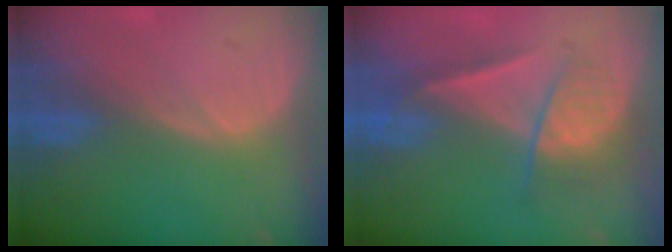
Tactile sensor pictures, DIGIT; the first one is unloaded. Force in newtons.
{"total": 7.2, "press": 6.1, "slide": 3.9}